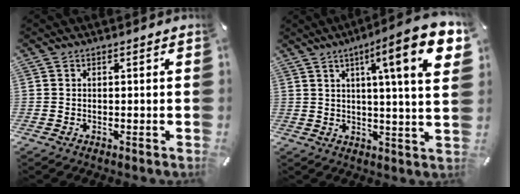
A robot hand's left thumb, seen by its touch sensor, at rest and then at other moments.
{"total": 17.3, "force": [7.1, 2.2, 15.6], "torque": [-0.236, -0.033, 0.095]}